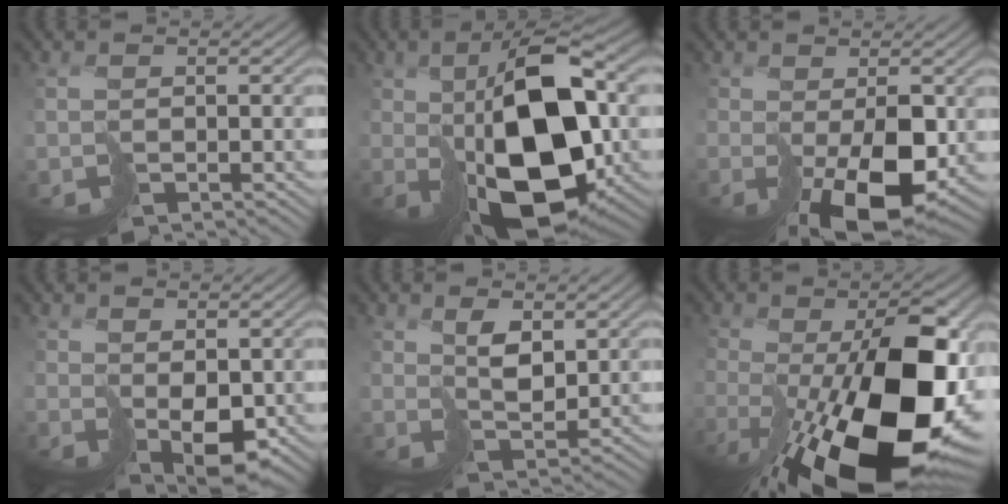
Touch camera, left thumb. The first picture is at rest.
{"total": 16.4, "force": [0.4, 8.0, 14.3], "torque": [-0.228, 0.003, 0.007]}
{"total": 9.1, "force": [-1.3, 4.9, 7.6], "torque": [-0.127, -0.029, 0.004]}
{"total": 4.4, "force": [1.2, 2.6, 3.3], "torque": [-0.069, -0.016, 0.036]}
{"total": 3.6, "force": [3.0, 0.9, 1.7], "torque": [-0.033, 0.003, 0.063]}
{"total": 19.1, "force": [-5.3, 7.9, 16.6], "torque": [-0.252, -0.041, -0.062]}